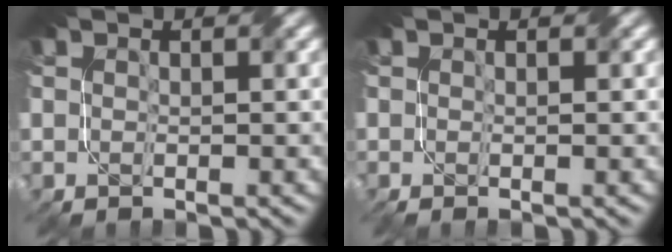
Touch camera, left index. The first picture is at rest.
{"total": 0.6, "force": [-0.2, -0.1, 0.5], "torque": [-0.010, -0.004, -0.004]}